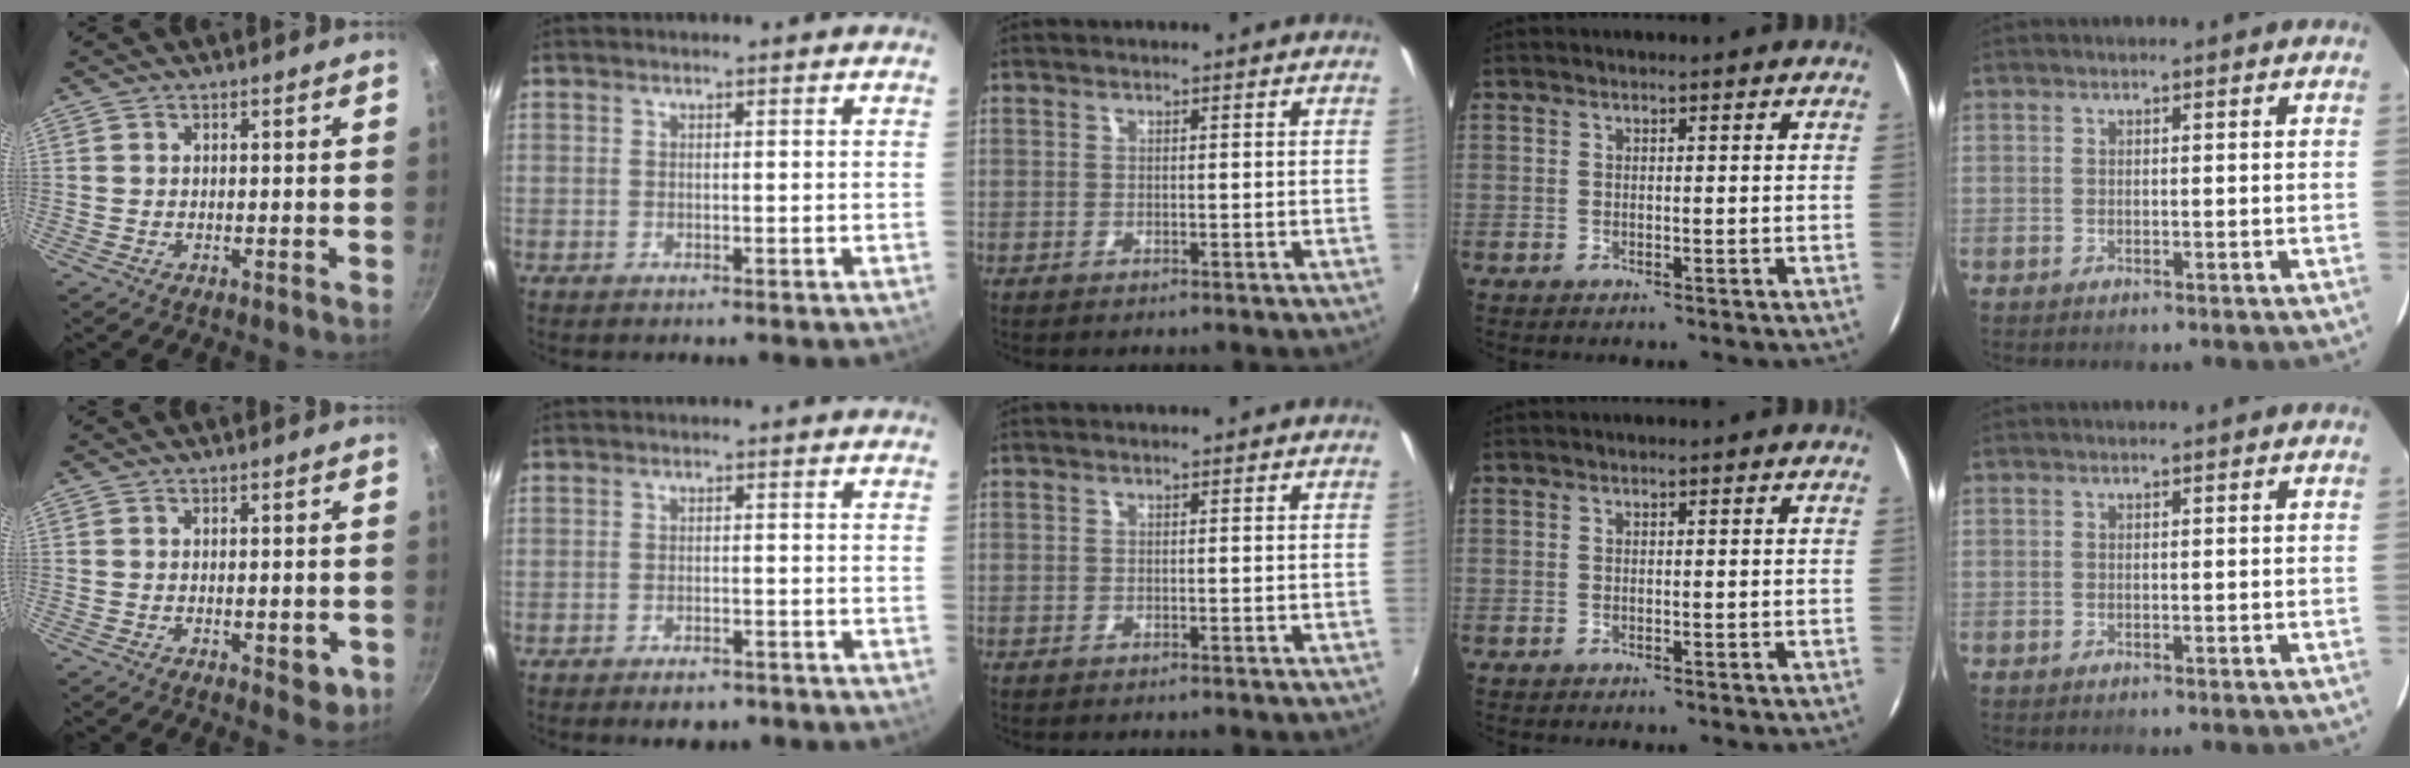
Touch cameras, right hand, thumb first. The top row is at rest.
{"thumb": {"total": 4.6, "force": [-1.2, 2.2, 3.8], "torque": [-0.043, -0.006, -0.013]}, "index": {"total": 4.2, "force": [-3.1, 1.9, 2.0], "torque": [-0.036, 0.001, -0.042]}}